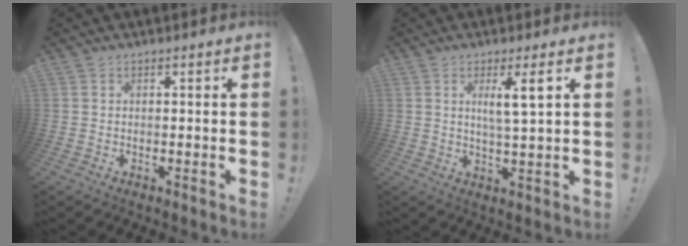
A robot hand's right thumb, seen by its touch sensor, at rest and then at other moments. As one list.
[{"total": 6.3, "force": [2.4, 0.3, 5.8], "torque": [-0.093, -0.009, 0.032]}]